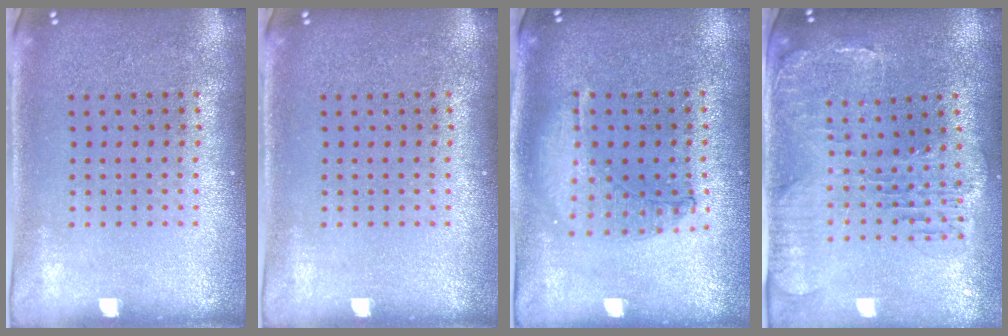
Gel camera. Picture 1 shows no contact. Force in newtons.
{"total": 0.0}
{"total": 1.0, "press": 1.0, "slide": 0.3}
{"total": 1.4, "press": 1.3, "slide": 0.3}